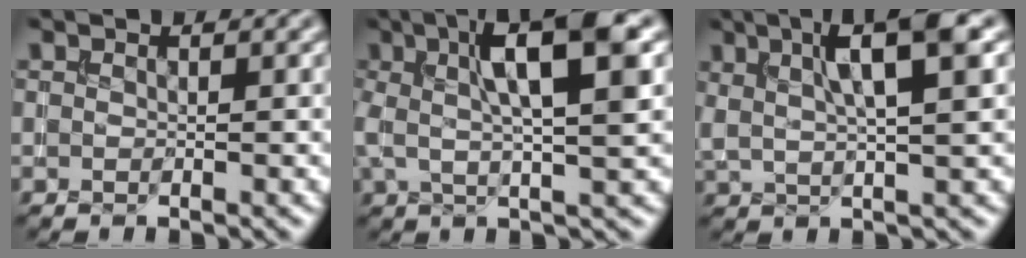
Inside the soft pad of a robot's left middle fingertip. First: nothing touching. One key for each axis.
{"total": 8.3, "fx": 2.1, "fy": 1.8, "fz": 7.8, "tx": -0.126, "ty": 0.011, "tz": 0.032}
{"total": 6.2, "fx": 2.4, "fy": 1.2, "fz": 5.6, "tx": -0.087, "ty": 0.004, "tz": 0.041}